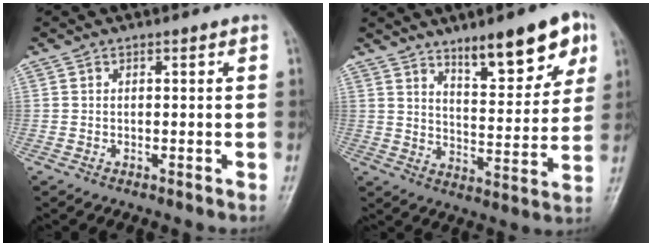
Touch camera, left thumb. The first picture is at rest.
{"total": 14.7, "force": [8.7, 4.8, 10.8], "torque": [-0.118, -0.043, 0.132]}